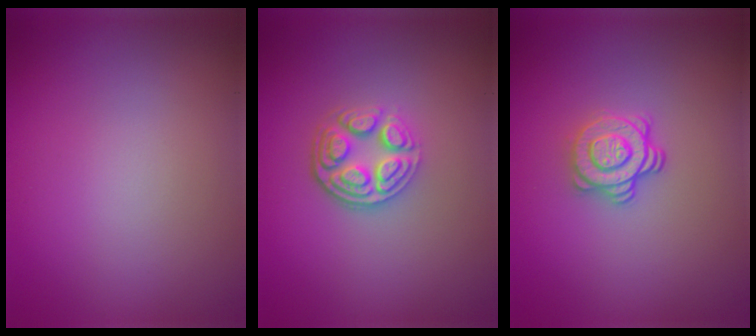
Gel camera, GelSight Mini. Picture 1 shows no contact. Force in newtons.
{"total": 4.1, "press": 3.2, "slide": 2.5}
{"total": 2.9, "press": 2.5, "slide": 1.3}